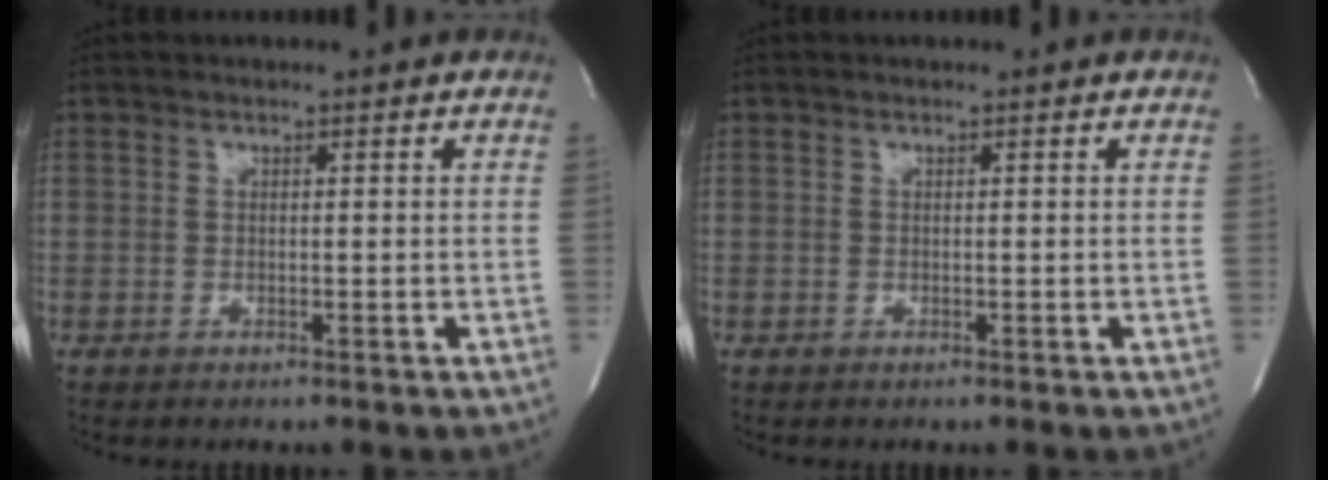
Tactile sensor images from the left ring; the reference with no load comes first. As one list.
[{"total": 0.0}]